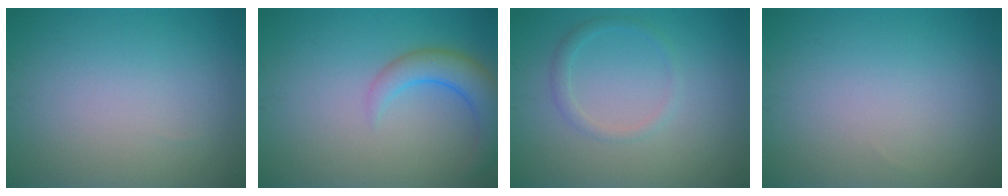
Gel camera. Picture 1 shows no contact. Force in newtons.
{"total": 4.0, "press": 4.0, "slide": 0.3}
{"total": 1.4, "press": 1.4, "slide": 0.0}
{"total": 0.0}